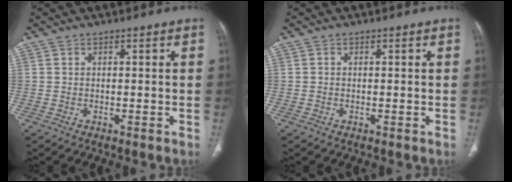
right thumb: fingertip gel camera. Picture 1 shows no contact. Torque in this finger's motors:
{"motor_torque": [0.38, 0.31, -0.32, 0.04, 0.03]}